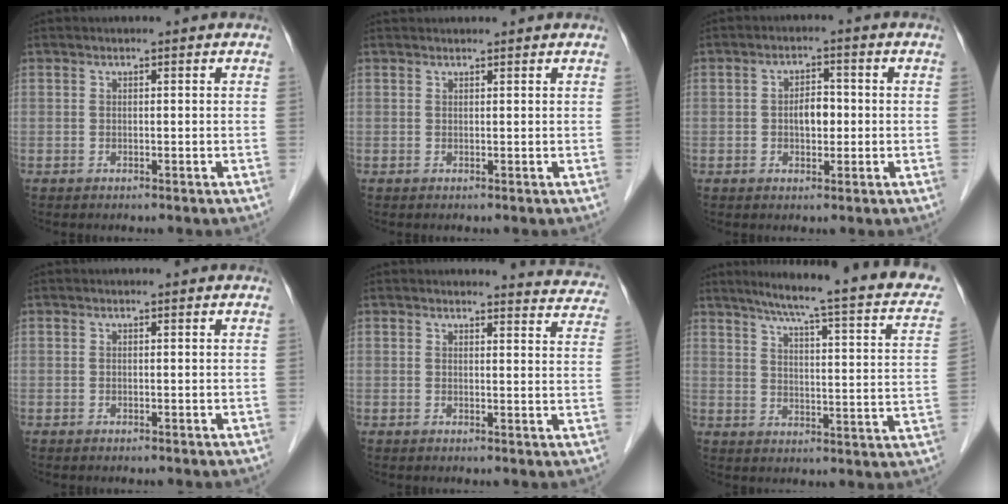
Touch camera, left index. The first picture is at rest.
{"total": 3.9, "force": [3.8, 0.5, 0.6], "torque": [-0.009, 0.037, 0.058]}
{"total": 3.6, "force": [-0.4, 2.0, 3.0], "torque": [-0.051, 0.009, -0.004]}
{"total": 0.0}
{"total": 7.0, "force": [7.0, 0.8, 0.0], "torque": [0.017, -0.034, 0.051]}
{"total": 21.7, "force": [17.3, 1.8, 12.9], "torque": [-0.176, -0.015, 0.203]}